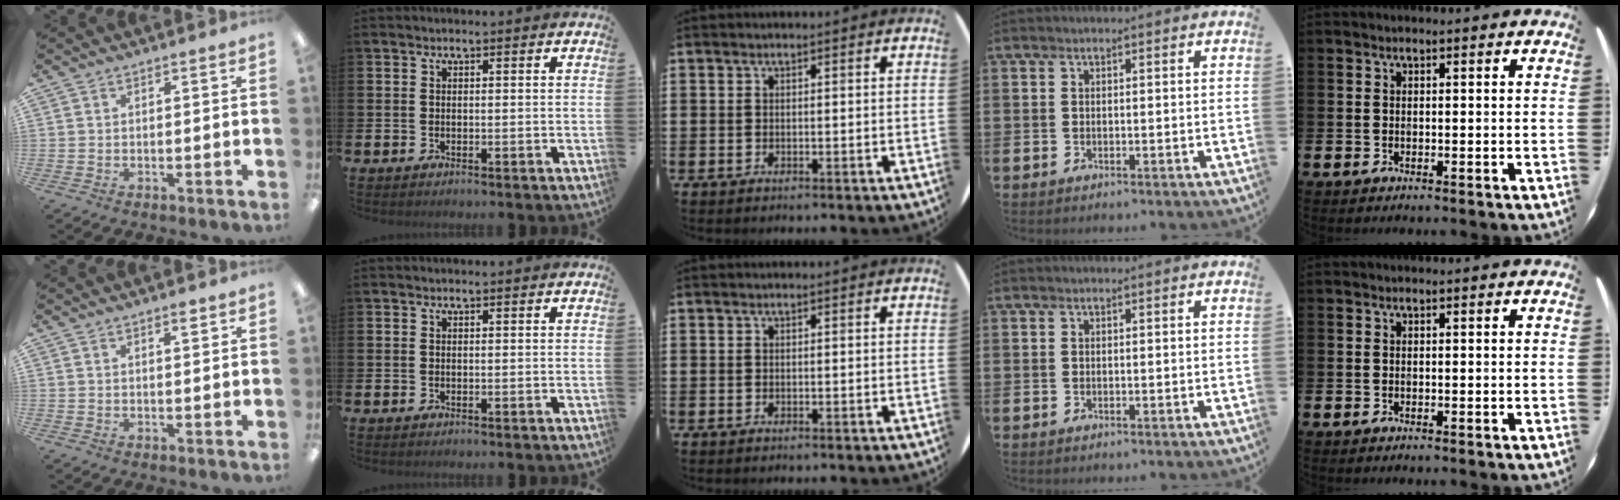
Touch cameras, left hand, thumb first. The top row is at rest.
{"thumb": {"total": 2.1, "force": [1.6, 0.5, 1.2], "torque": [-0.017, -0.002, 0.026]}}